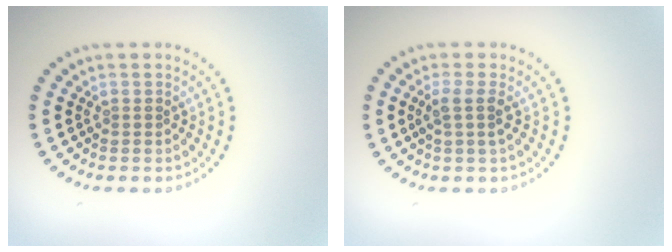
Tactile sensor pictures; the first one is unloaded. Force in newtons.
{"total": 1.9, "press": 1.5, "slide": 1.2}